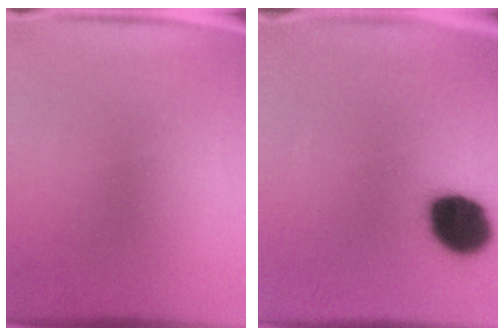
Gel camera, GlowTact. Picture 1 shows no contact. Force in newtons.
{"total": 15.9}